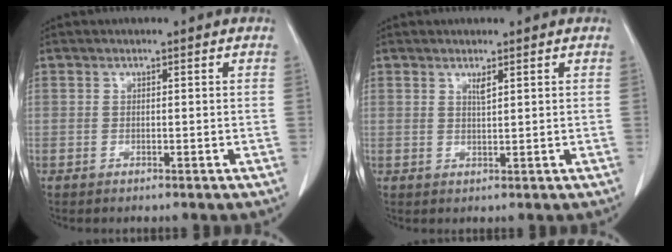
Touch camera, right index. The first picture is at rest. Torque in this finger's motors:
{"motor_torque": [0.02, 0.07, 0.00, 0.01]}